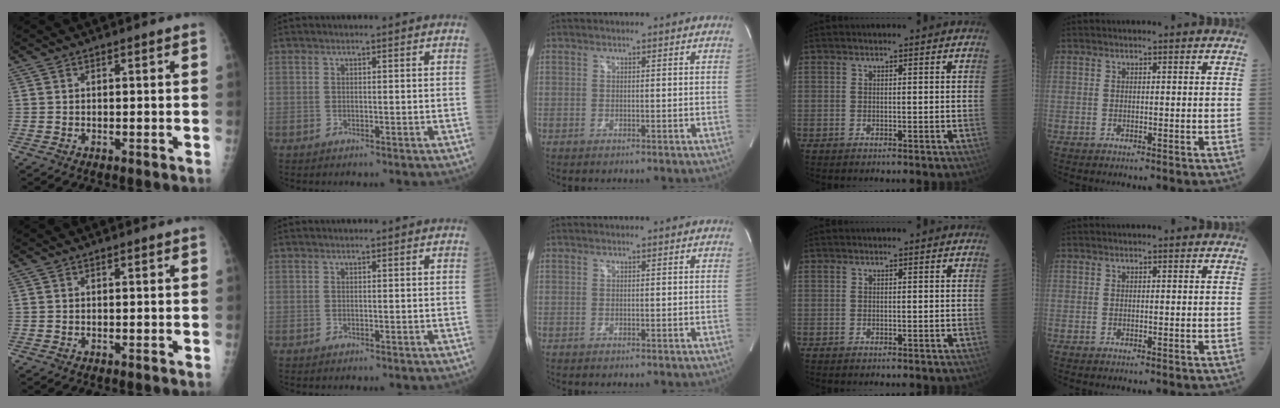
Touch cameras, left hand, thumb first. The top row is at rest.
{}